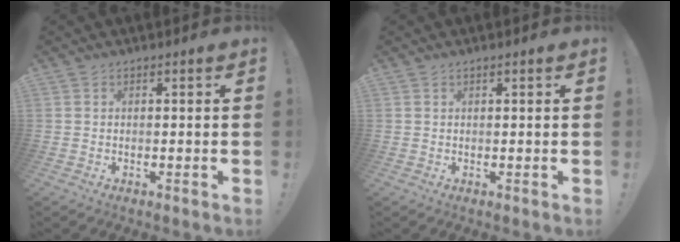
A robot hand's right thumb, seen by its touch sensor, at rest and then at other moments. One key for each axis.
{"total": 0.5, "fx": 0.4, "fy": -0.1, "fz": 0.4, "tx": -0.007, "ty": 0.000, "tz": 0.006}